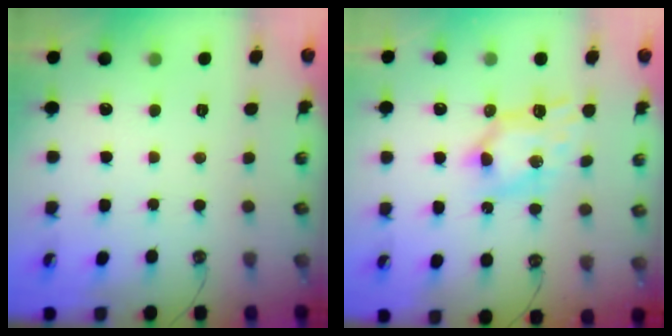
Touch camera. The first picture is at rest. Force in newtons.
{"total": 8.3, "press": 8.3, "slide": 0.5}